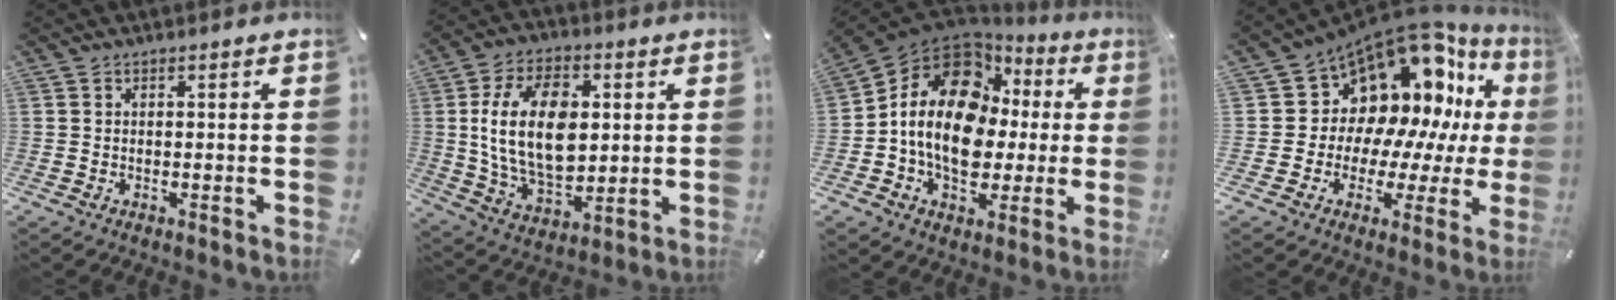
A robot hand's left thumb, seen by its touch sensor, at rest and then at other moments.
{"total": 18.2, "force": [2.5, 12.0, 13.5], "torque": [-0.274, 0.007, 0.045]}
{"total": 16.8, "force": [0.6, 13.4, 10.2], "torque": [-0.210, -0.009, 0.011]}
{"total": 12.2, "force": [6.8, 9.1, 4.5], "torque": [-0.072, -0.098, 0.128]}